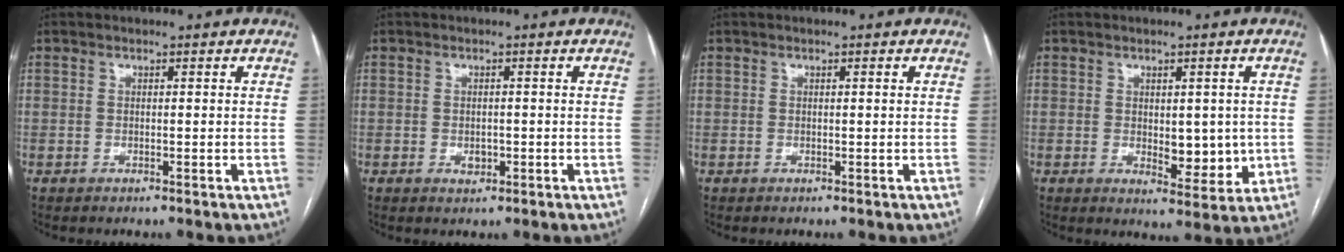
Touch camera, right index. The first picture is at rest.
{"total": 1.6, "force": [-0.5, 1.1, 1.1], "torque": [-0.017, 0.000, -0.003]}
{"total": 0.0}
{"total": 6.2, "force": [-0.2, 3.1, 5.4], "torque": [-0.069, -0.008, 0.008]}